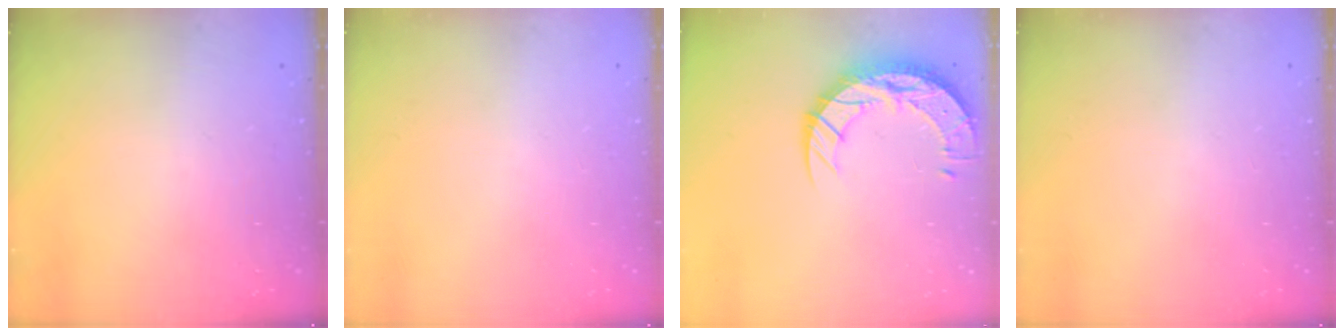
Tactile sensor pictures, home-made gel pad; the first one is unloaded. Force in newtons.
{"total": 0.0}
{"total": 16.5, "press": 16.4, "slide": 1.2}
{"total": 0.0}